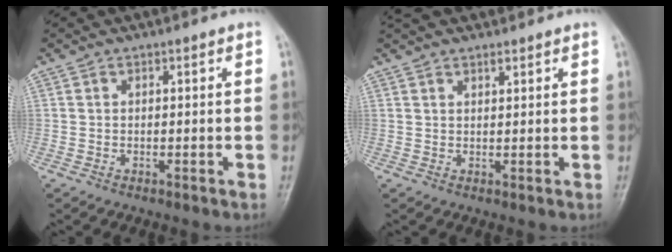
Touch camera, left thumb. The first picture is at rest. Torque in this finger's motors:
{"motor_torque": [1.26, -1.03, 1.37, -1.40, 0.19]}